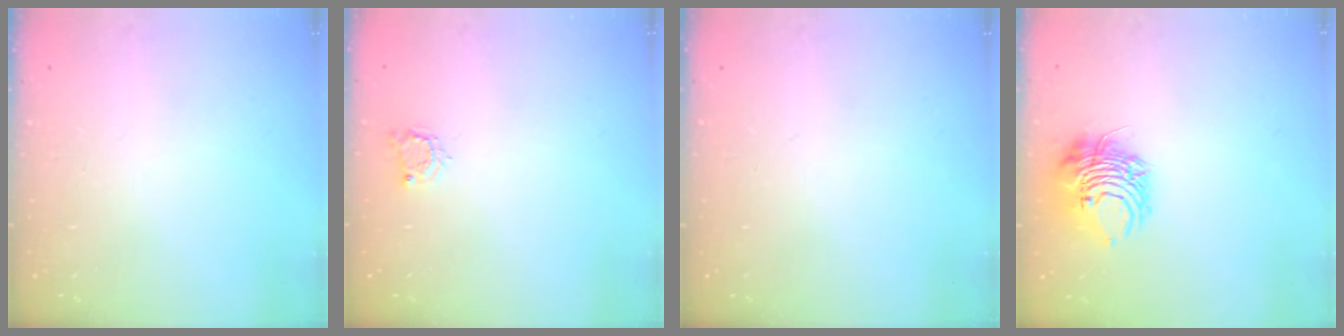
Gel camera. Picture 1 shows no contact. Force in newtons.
{"total": 4.4, "press": 4.3, "slide": 0.2}
{"total": 0.0}
{"total": 10.5, "press": 10.5, "slide": 1.4}